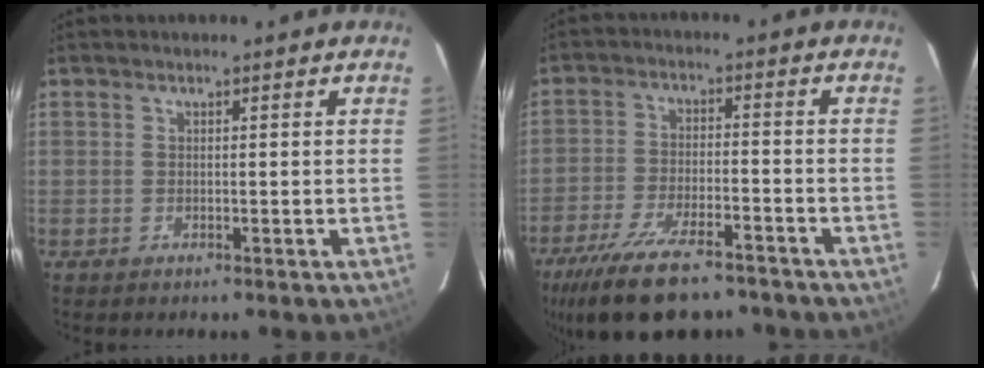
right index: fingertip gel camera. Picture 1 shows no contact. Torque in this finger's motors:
{"motor_torque": [1.23, -0.91, 0.69, 0.13]}